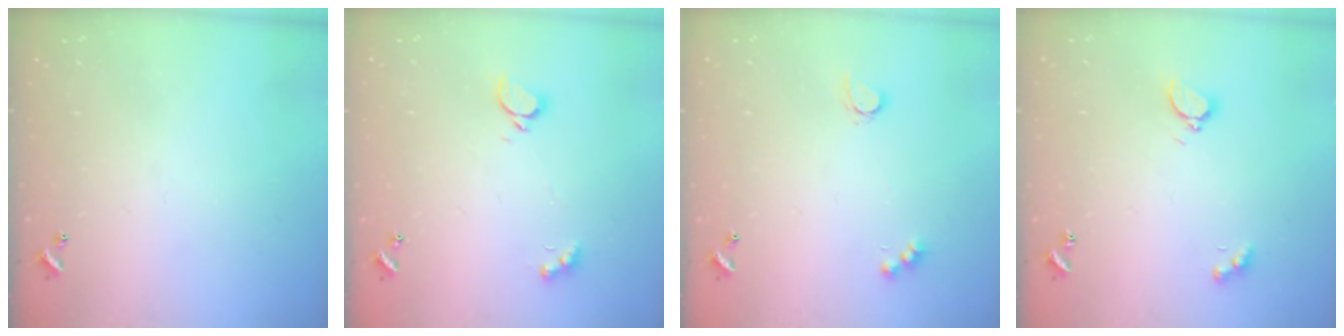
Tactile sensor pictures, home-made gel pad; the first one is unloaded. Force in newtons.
{"total": 1.8, "press": 1.7, "slide": 0.6}
{"total": 2.9, "press": 2.9, "slide": 0.5}
{"total": 2.8, "press": 2.8, "slide": 0.5}